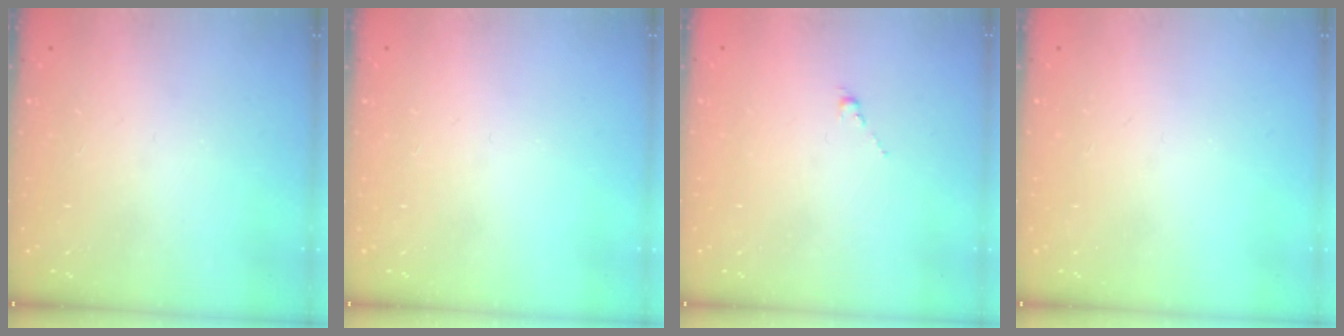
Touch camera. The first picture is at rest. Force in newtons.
{"total": 0.0}
{"total": 0.0}
{"total": 0.0}